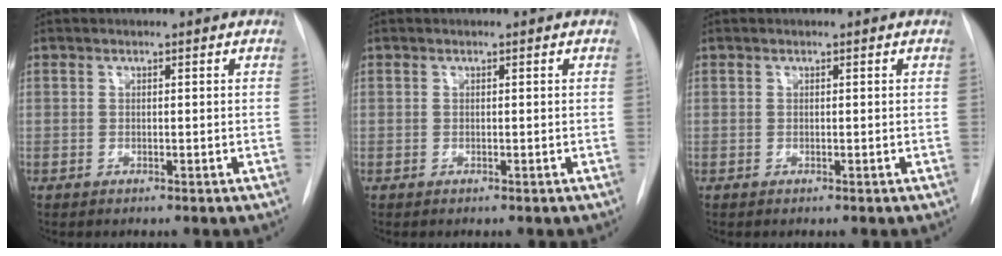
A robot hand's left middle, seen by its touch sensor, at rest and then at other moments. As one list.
[{"total": 0.0}, {"total": 0.0}]